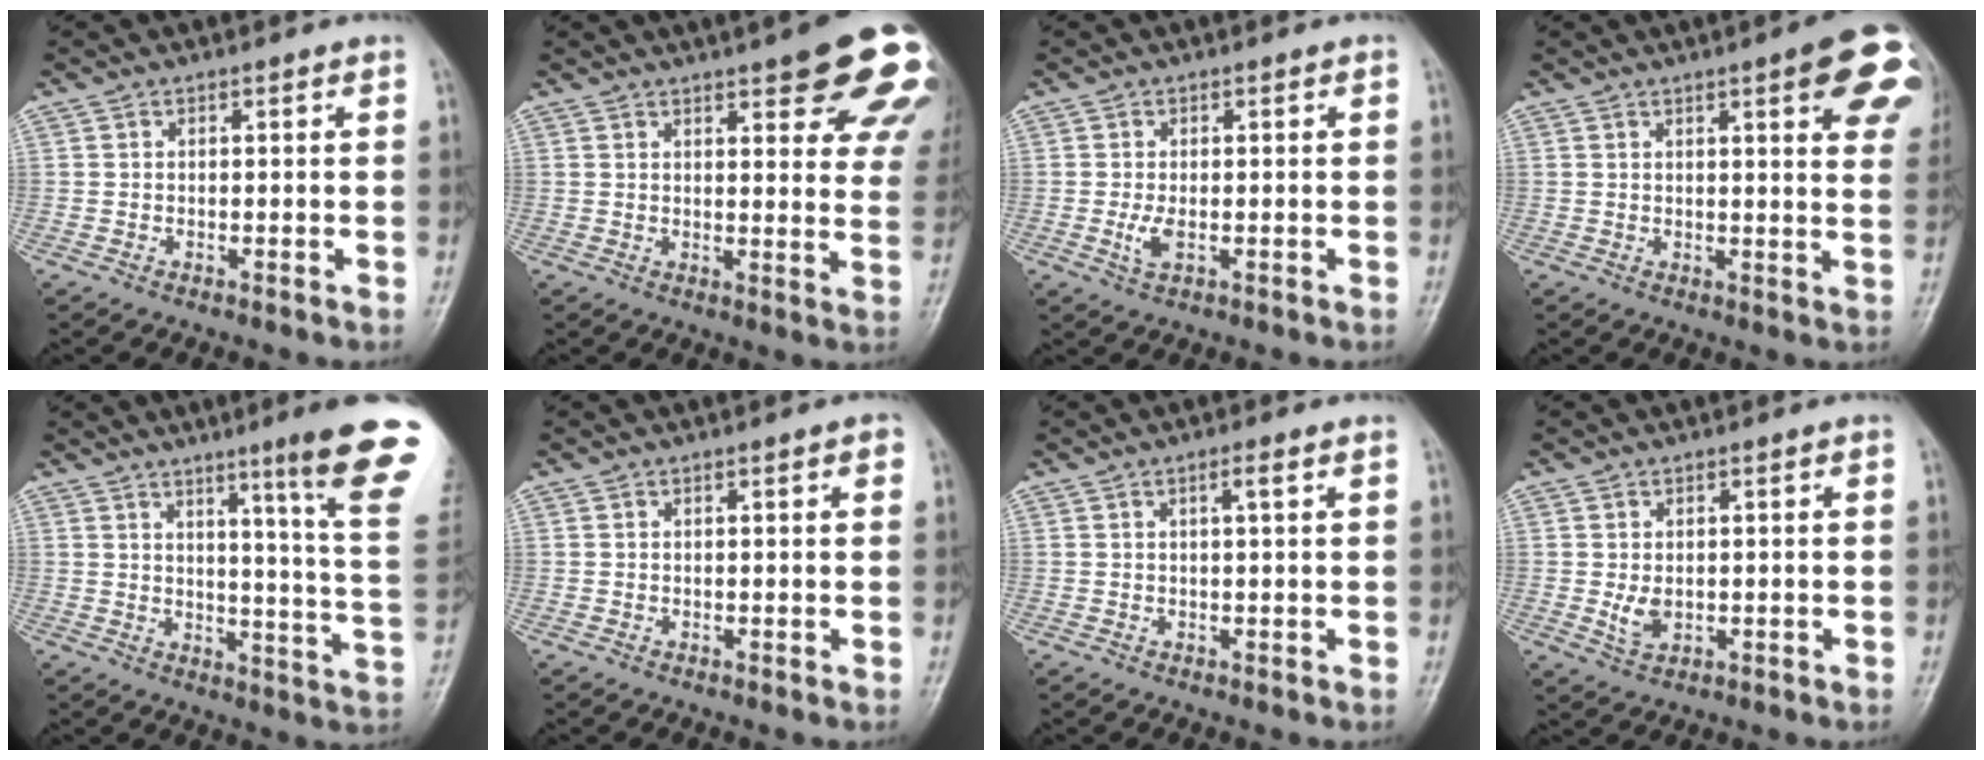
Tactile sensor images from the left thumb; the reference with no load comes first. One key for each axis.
{"total": 20.6, "fx": 11.6, "fy": 6.0, "fz": 15.8, "tx": -0.160, "ty": -0.025, "tz": 0.130}
{"total": 2.6, "fx": -0.5, "fy": 1.2, "fz": 2.3, "tx": -0.052, "ty": -0.003, "tz": -0.008}
{"total": 13.9, "fx": 6.3, "fy": 3.4, "fz": 12.0, "tx": -0.121, "ty": -0.018, "tz": 0.066}
{"total": 18.5, "fx": 11.1, "fy": 0.0, "fz": 14.8, "tx": -0.172, "ty": -0.075, "tz": 0.135}
{"total": 1.3, "fx": 0.5, "fy": 0.3, "fz": 1.2, "tx": -0.015, "ty": 0.001, "tz": 0.005}
{"total": 1.8, "fx": 0.7, "fy": 0.0, "fz": 1.6, "tx": -0.032, "ty": 0.001, "tz": 0.013}
{"total": 3.0, "fx": -0.1, "fy": 2.1, "fz": 2.1, "tx": -0.031, "ty": -0.007, "tz": 0.005}